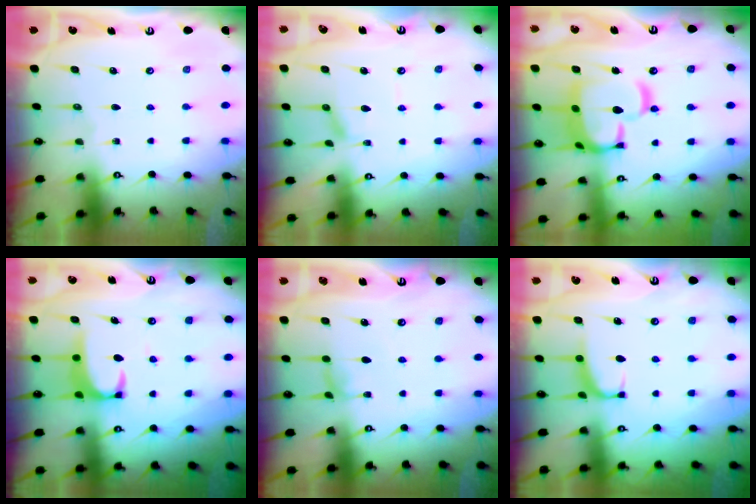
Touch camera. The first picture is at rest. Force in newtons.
{"total": 2.0, "press": 2.0, "slide": 0.5}
{"total": 12.5, "press": 12.4, "slide": 1.3}
{"total": 1.9, "press": 1.9, "slide": 0.3}
{"total": 0.5, "press": 0.3, "slide": 0.4}
{"total": 1.5, "press": 1.3, "slide": 0.7}